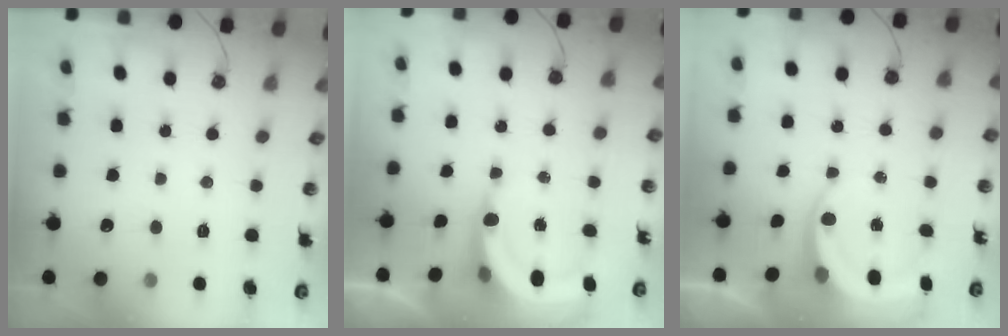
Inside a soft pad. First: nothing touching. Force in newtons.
{"total": 5.3, "press": 5.3, "slide": 0.6}
{"total": 5.9, "press": 5.9, "slide": 0.6}